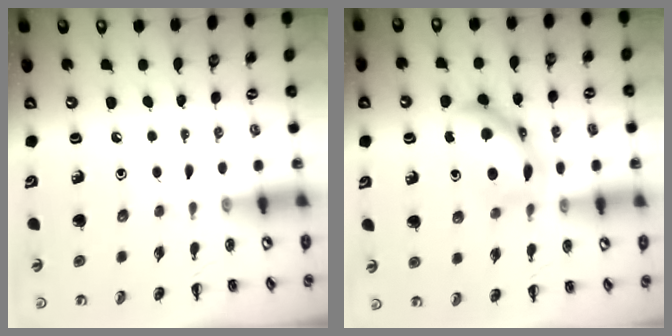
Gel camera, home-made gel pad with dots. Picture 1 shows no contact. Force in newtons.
{"total": 10.7, "press": 10.6, "slide": 0.7}